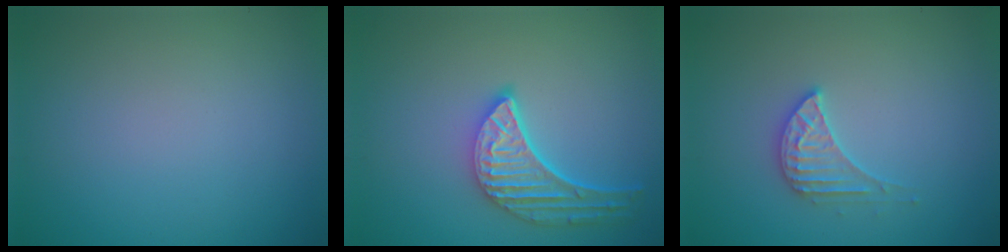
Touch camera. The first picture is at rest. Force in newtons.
{"total": 5.0, "press": 4.0, "slide": 3.1}
{"total": 2.6, "press": 2.6, "slide": 0.2}